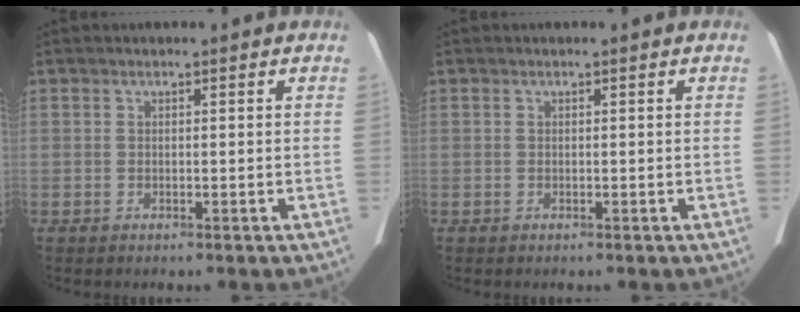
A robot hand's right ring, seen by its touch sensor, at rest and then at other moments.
{"total": 0.0}